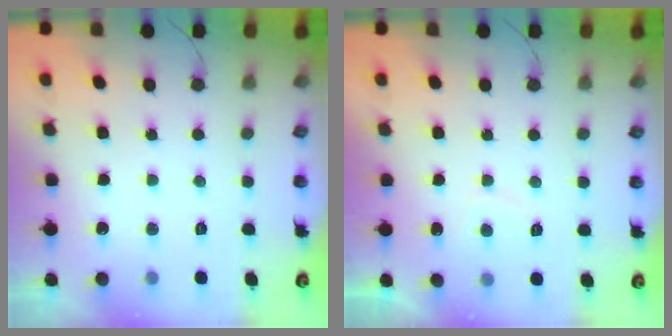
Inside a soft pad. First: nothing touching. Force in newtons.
{"total": 1.8, "press": 1.7, "slide": 0.6}